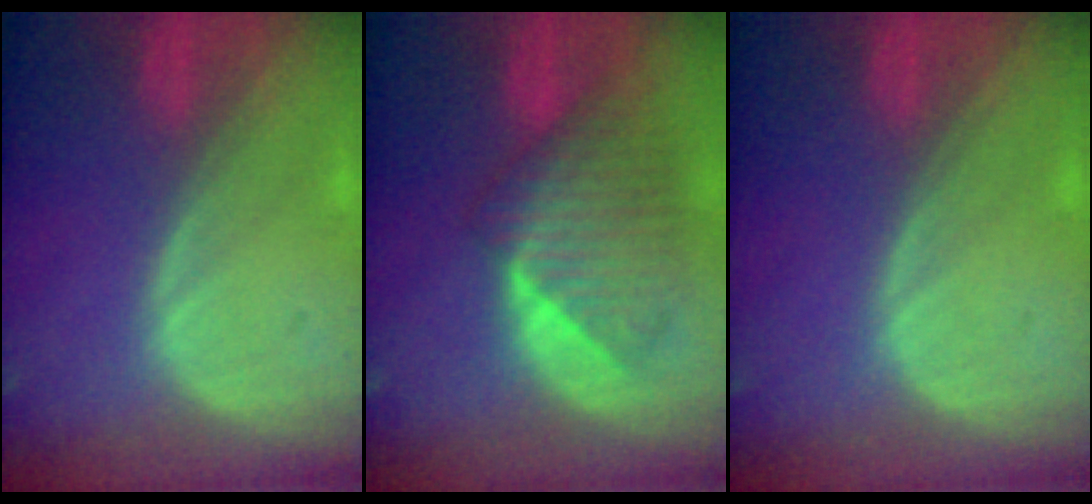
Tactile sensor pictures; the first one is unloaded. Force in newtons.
{"total": 8.6, "press": 8.1, "slide": 2.7}
{"total": 0.0}